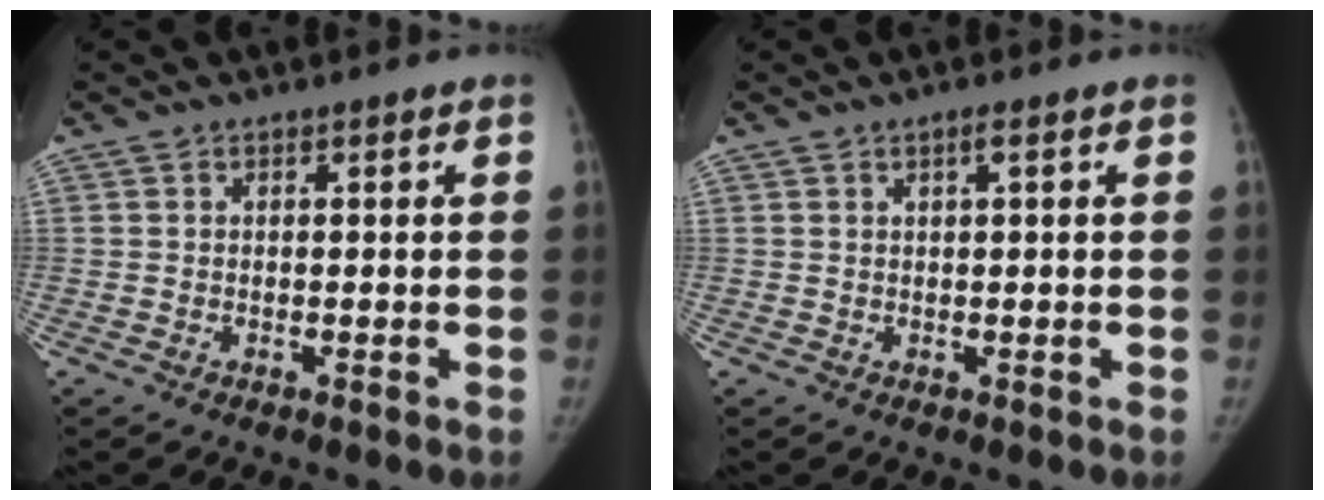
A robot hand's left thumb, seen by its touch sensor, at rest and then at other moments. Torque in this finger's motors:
{"motor_torque": [0.16, 0.03, -0.32, 0.19, 0.04]}